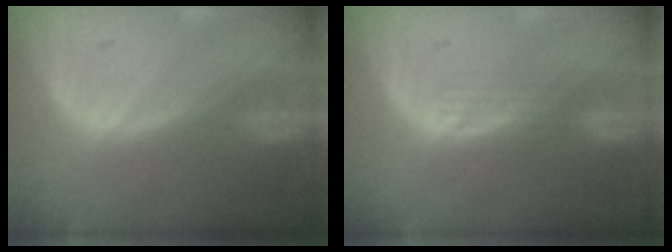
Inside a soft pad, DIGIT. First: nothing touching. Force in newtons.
{"total": 2.4, "press": 2.3, "slide": 0.4}